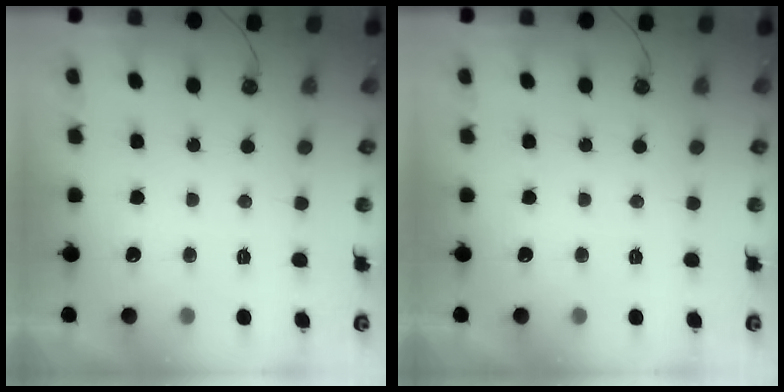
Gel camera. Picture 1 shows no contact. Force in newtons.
{"total": 0.0}